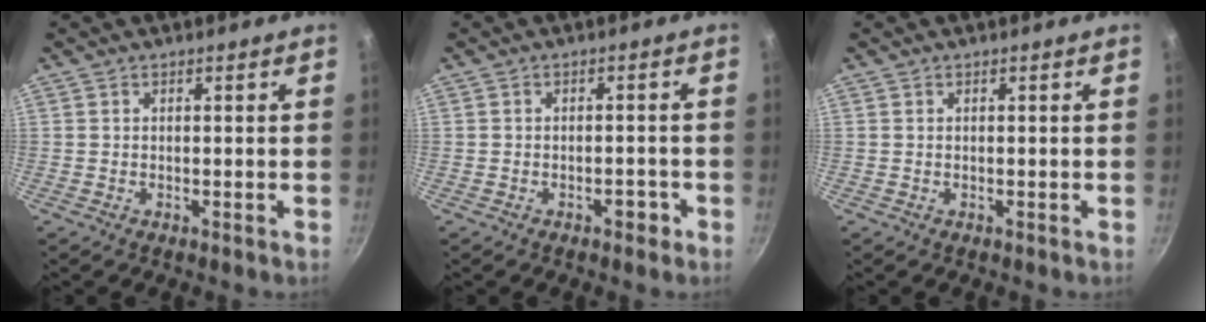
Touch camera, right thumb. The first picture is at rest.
{"total": 2.2, "force": [-1.3, 1.3, 1.3], "torque": [-0.004, 0.021, -0.012]}
{"total": 0.0}